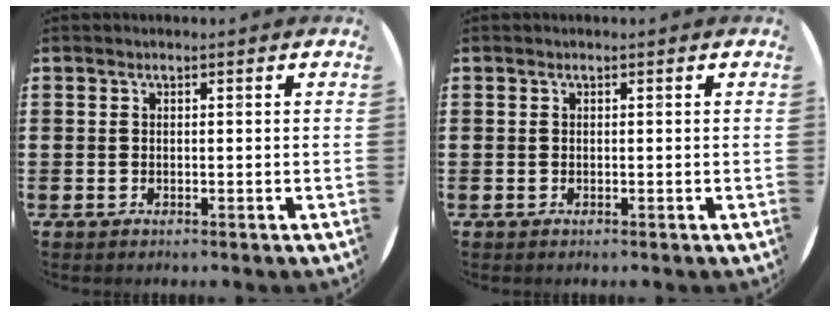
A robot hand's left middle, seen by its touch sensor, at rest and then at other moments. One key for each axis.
{"total": 0.0}